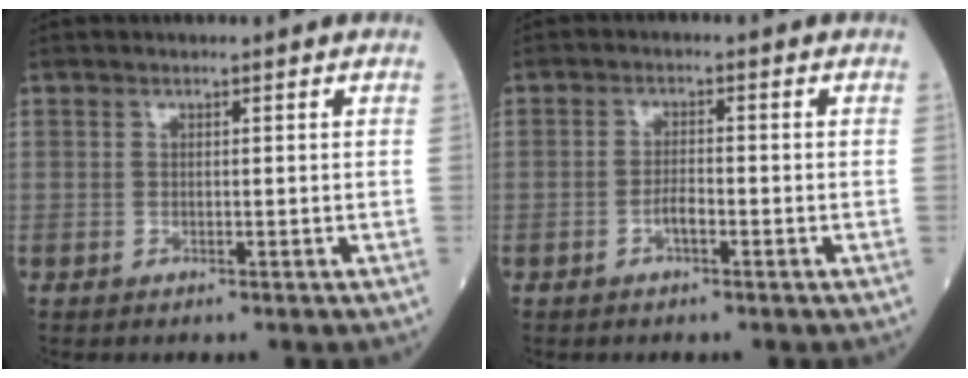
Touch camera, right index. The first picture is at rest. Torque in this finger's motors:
{"motor_torque": [0.38, -0.12, 0.16, 0.02]}